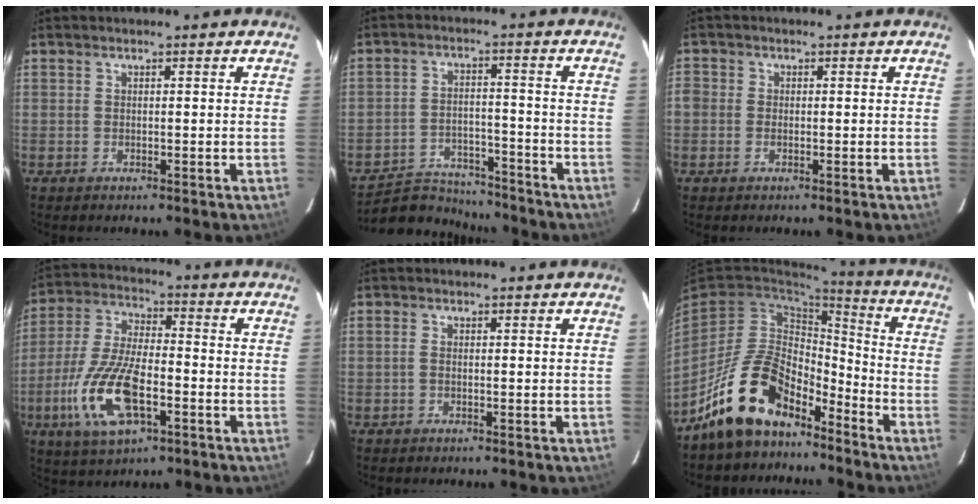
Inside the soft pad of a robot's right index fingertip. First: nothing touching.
{"total": 11.6, "force": [-10.8, 3.7, 2.1], "torque": [-0.068, 0.011, -0.164]}
{"total": 2.3, "force": [-1.0, 1.9, 0.8], "torque": [-0.015, 0.001, -0.022]}
{"total": 15.9, "force": [-5.8, 6.4, 13.3], "torque": [-0.291, -0.011, -0.107]}
{"total": 0.7, "force": [-0.1, 0.4, 0.6], "torque": [-0.012, 0.003, -0.004]}
{"total": 15.9, "force": [-11.7, 7.5, 7.7], "torque": [-0.163, 0.021, -0.198]}